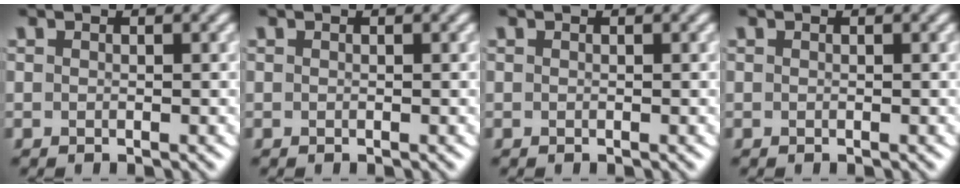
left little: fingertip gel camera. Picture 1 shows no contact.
{"total": 0.0}
{"total": 0.0}
{"total": 0.0}